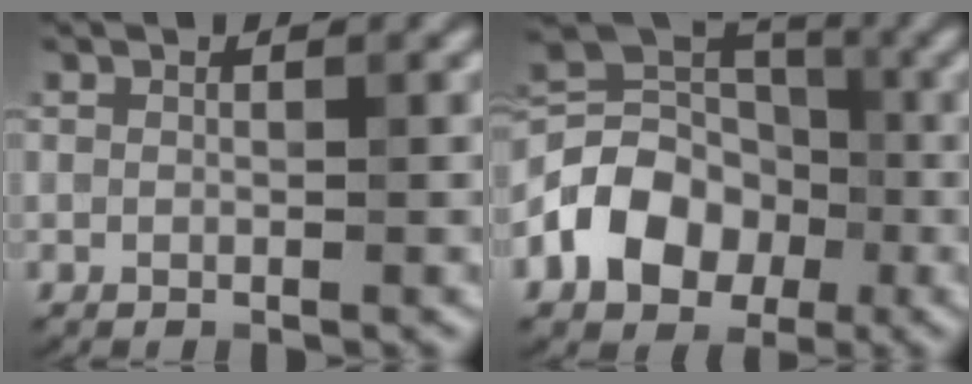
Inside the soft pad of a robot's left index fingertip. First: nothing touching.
{"total": 7.3, "force": [-2.6, 5.7, 3.9], "torque": [-0.058, 0.003, -0.060]}